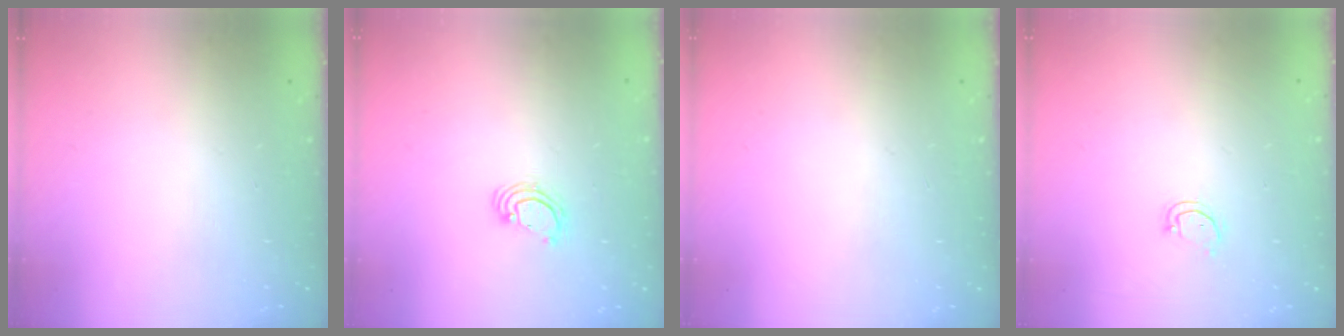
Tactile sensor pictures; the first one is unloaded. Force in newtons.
{"total": 2.6, "press": 2.6, "slide": 0.1}
{"total": 0.0}
{"total": 2.7, "press": 2.6, "slide": 0.3}